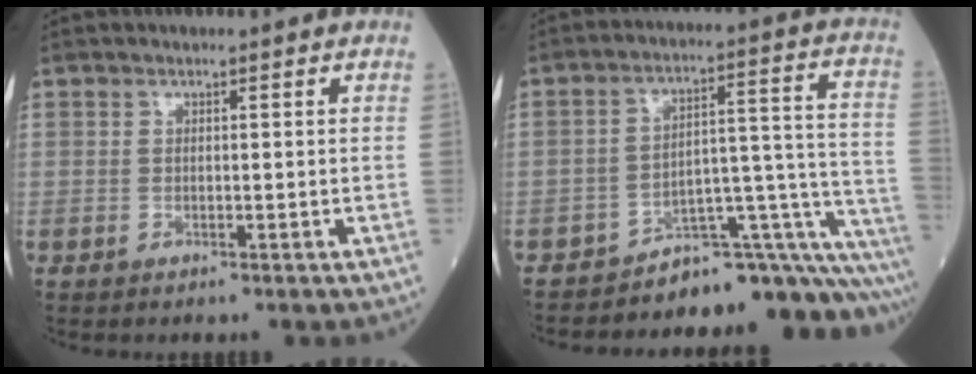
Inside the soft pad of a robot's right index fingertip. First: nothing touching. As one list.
[{"total": 15.1, "force": [-15.0, 0.2, 2.2], "torque": [0.016, 0.077, -0.205]}]